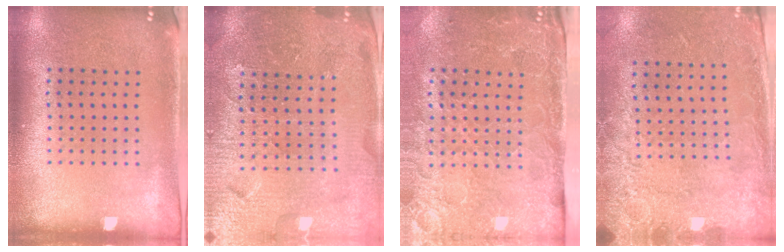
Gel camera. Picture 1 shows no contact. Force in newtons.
{"total": 4.8, "press": 4.5, "slide": 1.6}
{"total": 4.4, "press": 3.6, "slide": 2.5}
{"total": 2.8, "press": 2.0, "slide": 1.9}